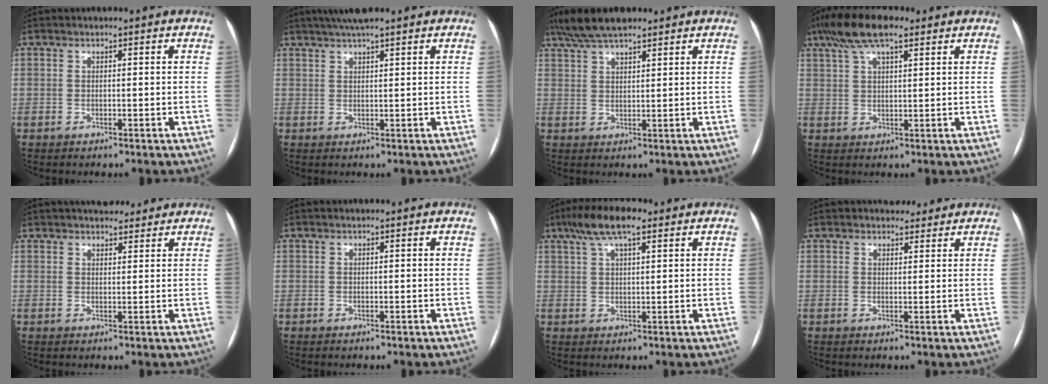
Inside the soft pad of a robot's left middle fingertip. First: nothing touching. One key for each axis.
{"total": 5.9, "fx": 4.7, "fy": 0.4, "fz": 3.5, "tx": -0.054, "ty": 0.032, "tz": 0.078}
{"total": 8.0, "fx": 6.3, "fy": 1.8, "fz": 4.5, "tx": -0.084, "ty": 0.029, "tz": 0.113}
{"total": 9.5, "fx": 6.2, "fy": 2.7, "fz": 6.6, "tx": -0.133, "ty": 0.033, "tz": 0.110}
{"total": 6.9, "fx": 6.0, "fy": 2.4, "fz": 2.5, "tx": -0.029, "ty": 0.016, "tz": 0.083}
{"total": 0.0}
{"total": 7.8, "fx": 4.8, "fy": 2.0, "fz": 5.8, "tx": -0.116, "ty": 0.027, "tz": 0.083}
{"total": 2.9, "fx": 2.6, "fy": 1.4, "fz": 0.1, "tx": 0.001, "ty": 0.004, "tz": 0.032}